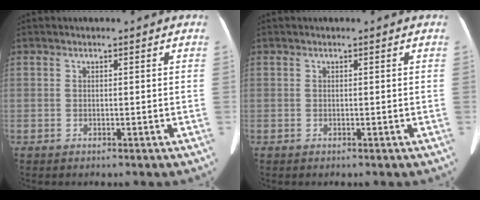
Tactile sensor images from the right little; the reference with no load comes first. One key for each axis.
{"total": 0.0}